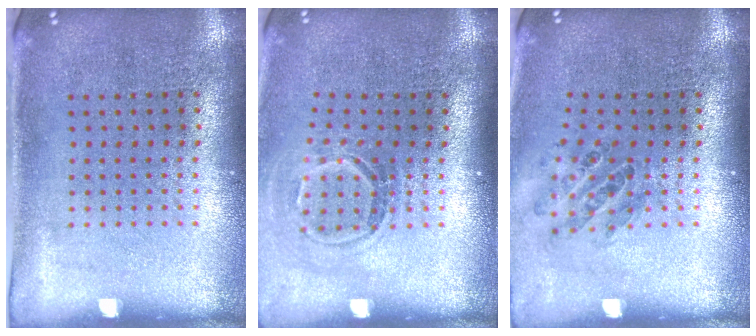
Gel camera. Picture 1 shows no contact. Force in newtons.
{"total": 1.7, "press": 1.2, "slide": 1.2}
{"total": 0.9, "press": 0.9, "slide": 0.2}